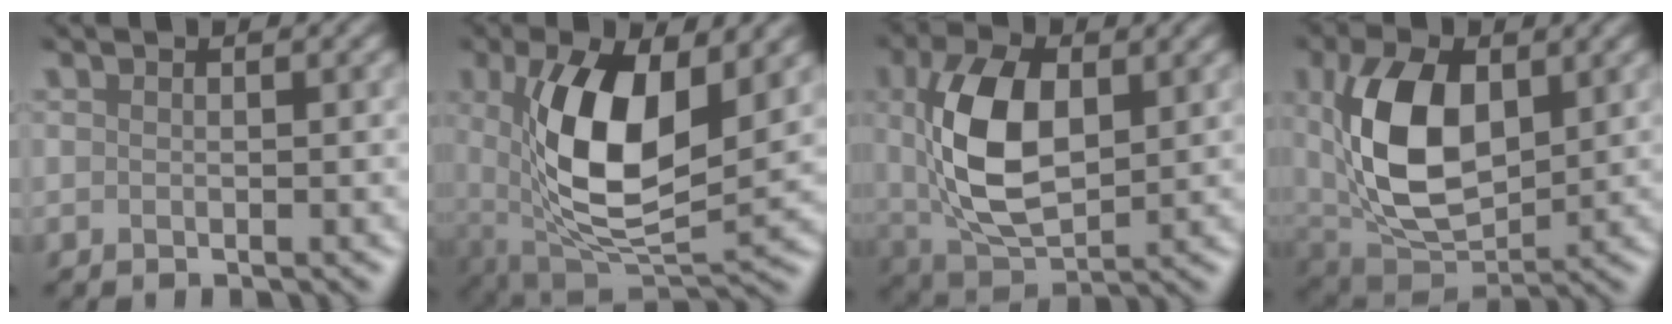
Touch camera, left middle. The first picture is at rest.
{"total": 8.5, "force": [1.3, 3.6, 7.6], "torque": [-0.165, -0.001, 0.039]}
{"total": 7.6, "force": [0.9, 4.3, 6.2], "torque": [-0.157, 0.002, 0.036]}
{"total": 8.6, "force": [1.3, 5.1, 6.8], "torque": [-0.162, 0.002, 0.042]}